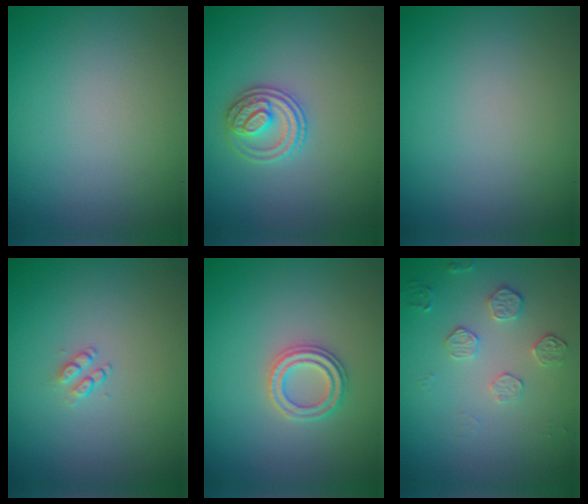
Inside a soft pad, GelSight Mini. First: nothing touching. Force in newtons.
{"total": 2.7, "press": 2.6, "slide": 0.7}
{"total": 0.0}
{"total": 1.1, "press": 0.7, "slide": 0.8}
{"total": 2.3, "press": 2.3, "slide": 0.4}
{"total": 1.9, "press": 1.3, "slide": 1.3}